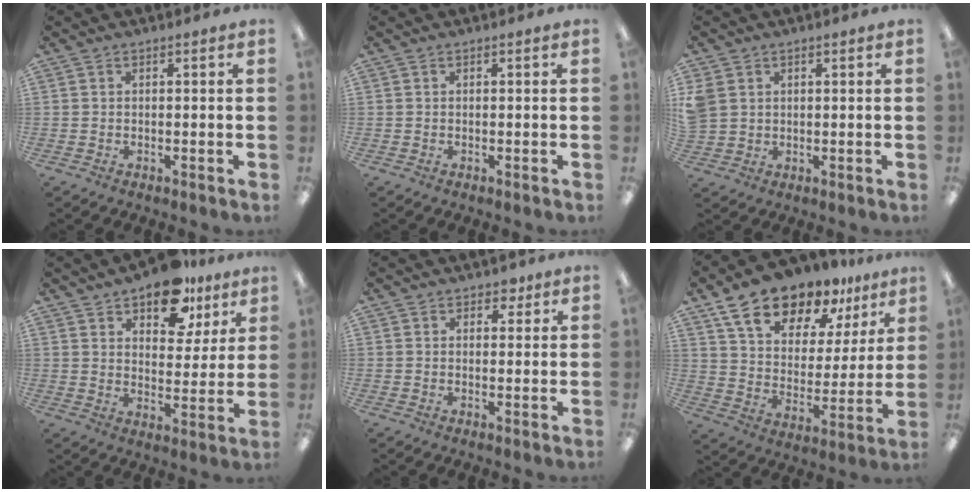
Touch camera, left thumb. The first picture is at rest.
{"total": 0.0}
{"total": 4.6, "force": [1.6, 4.0, 1.7], "torque": [-0.039, 0.009, 0.034]}
{"total": 14.3, "force": [10.2, 7.3, 6.8], "torque": [-0.094, -0.053, 0.182]}
{"total": 2.7, "force": [1.8, 1.8, 0.8], "torque": [0.006, -0.006, 0.029]}
{"total": 16.6, "force": [13.8, 6.9, 6.1], "torque": [-0.124, -0.093, 0.250]}